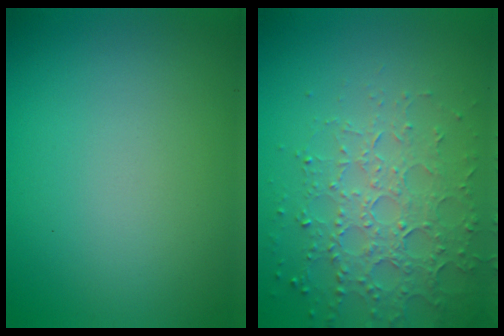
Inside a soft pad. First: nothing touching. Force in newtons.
{"total": 4.3, "press": 4.2, "slide": 1.1}